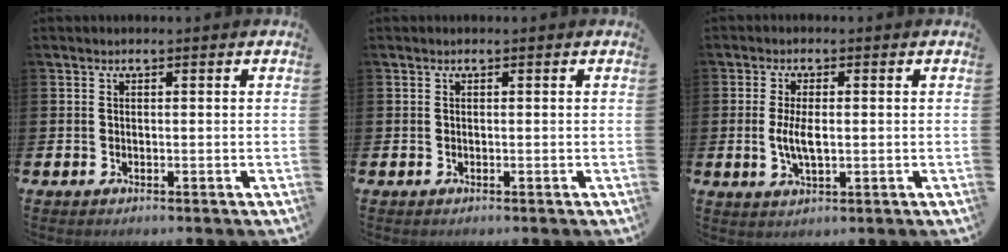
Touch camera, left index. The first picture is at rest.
{"total": 0.0}
{"total": 4.1, "force": [0.0, 1.7, 3.7], "torque": [-0.074, 0.001, -0.005]}